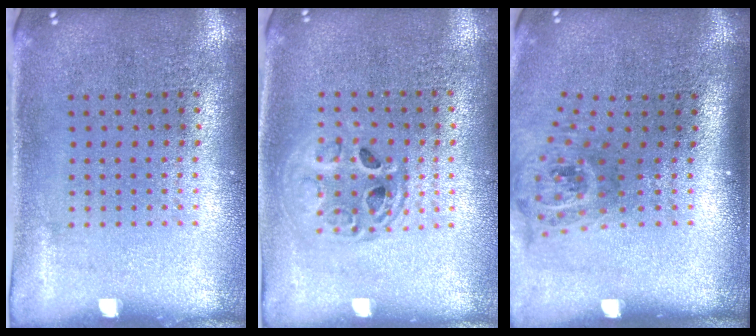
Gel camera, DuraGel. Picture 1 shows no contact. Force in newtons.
{"total": 1.5, "press": 1.3, "slide": 0.7}
{"total": 1.8, "press": 1.3, "slide": 1.3}